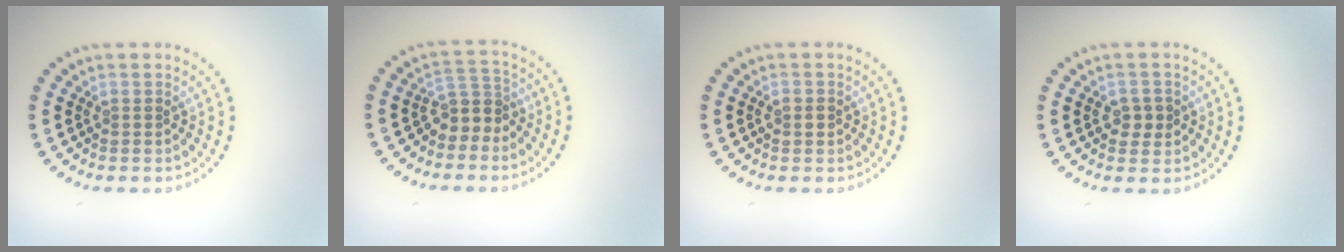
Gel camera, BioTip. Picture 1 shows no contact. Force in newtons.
{"total": 2.7, "press": 2.1, "slide": 1.8}
{"total": 1.5, "press": 1.5, "slide": 0.2}
{"total": 1.9, "press": 1.8, "slide": 0.4}